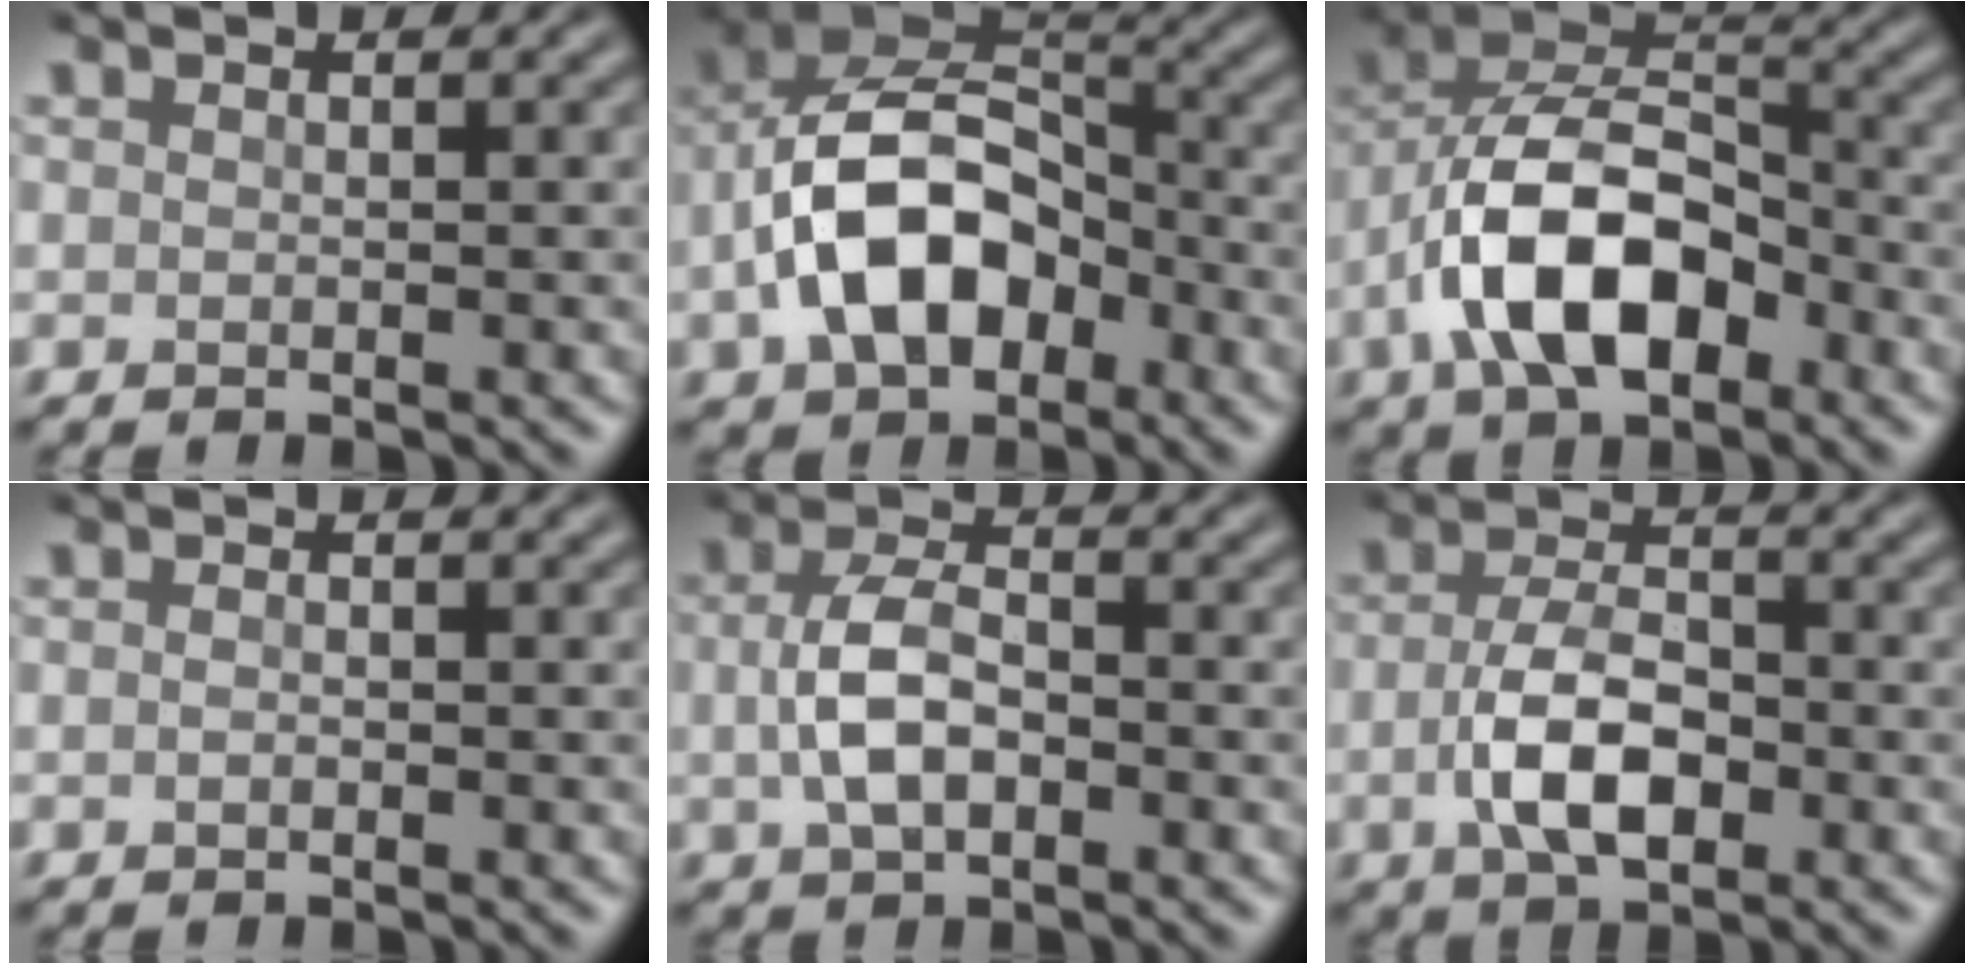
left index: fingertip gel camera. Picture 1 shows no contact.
{"total": 10.6, "force": [-3.0, 6.6, 7.7], "torque": [-0.146, 0.016, -0.063]}
{"total": 10.2, "force": [-3.9, 5.5, 7.6], "torque": [-0.145, 0.019, -0.076]}
{"total": 0.7, "force": [-0.2, 0.4, 0.5], "torque": [-0.012, -0.001, -0.005]}
{"total": 4.6, "force": [-0.6, 2.7, 3.8], "torque": [-0.080, 0.001, -0.014]}
{"total": 5.6, "force": [-1.4, 2.9, 4.6], "torque": [-0.093, -0.001, -0.030]}